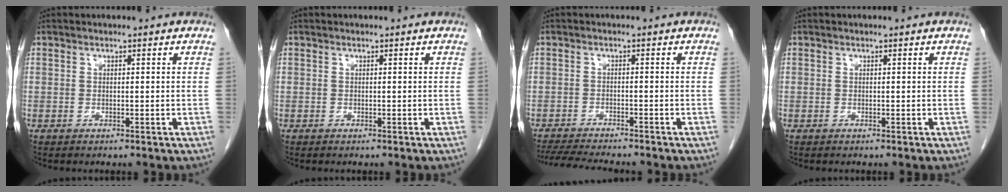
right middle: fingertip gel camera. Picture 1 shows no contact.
{"total": 0.0}
{"total": 9.3, "force": [-8.5, 0.7, 3.9], "torque": [-0.061, -0.014, -0.131]}
{"total": 0.0}